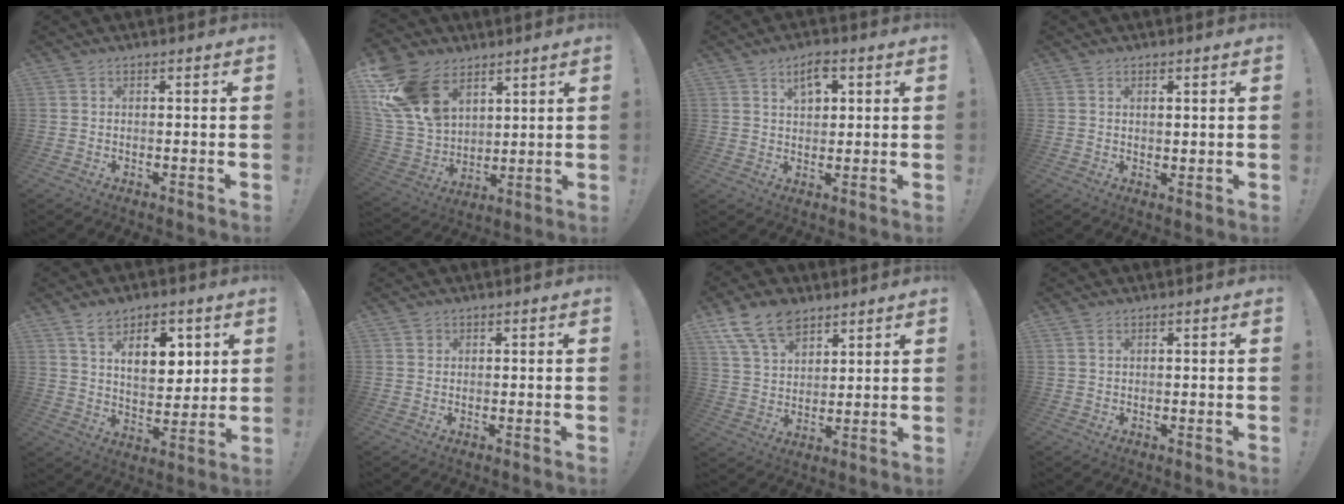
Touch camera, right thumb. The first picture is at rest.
{"total": 18.6, "force": [9.8, 12.2, 10.0], "torque": [-0.197, -0.047, 0.193]}
{"total": 6.0, "force": [2.8, 3.4, 4.1], "torque": [-0.054, -0.008, 0.045]}
{"total": 1.3, "force": [0.9, 0.6, 0.7], "torque": [-0.003, -0.005, 0.015]}
{"total": 12.4, "force": [6.7, 7.2, 7.6], "torque": [-0.114, -0.024, 0.120]}
{"total": 1.3, "force": [0.8, 1.0, 0.1], "torque": [0.012, -0.006, 0.014]}
{"total": 13.1, "force": [8.8, 7.8, 5.8], "torque": [-0.112, -0.043, 0.172]}
{"total": 1.2, "force": [0.7, 0.7, 0.7], "torque": [-0.008, -0.002, 0.012]}